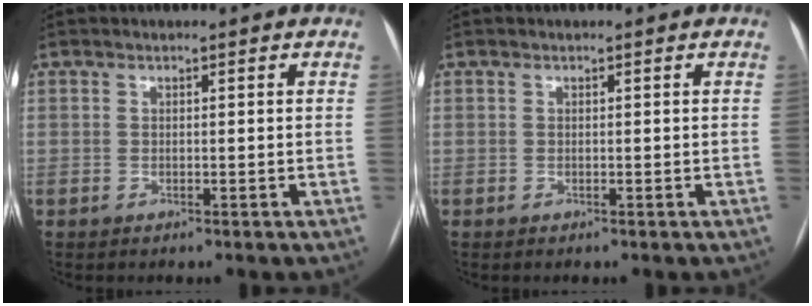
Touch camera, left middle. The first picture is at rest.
{"total": 0.0}